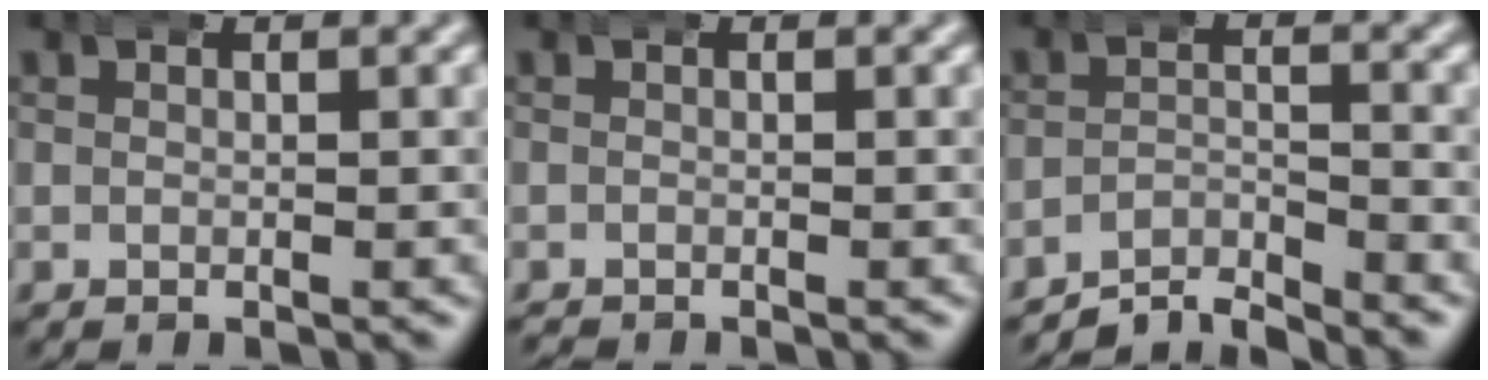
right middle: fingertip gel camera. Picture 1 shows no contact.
{"total": 0.5, "force": [-0.5, 0.0, -0.1], "torque": [-0.003, -0.006, -0.007]}
{"total": 5.2, "force": [-4.9, 1.1, 1.2], "torque": [-0.004, -0.006, -0.089]}